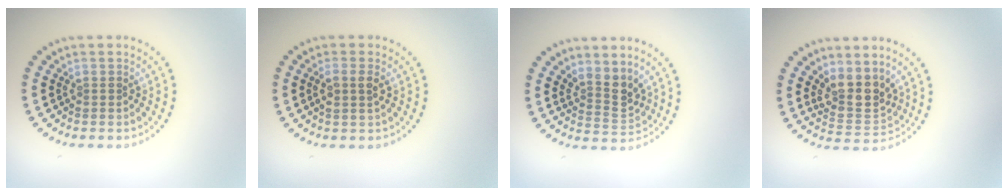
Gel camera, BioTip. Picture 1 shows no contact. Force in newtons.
{"total": 1.8, "press": 1.7, "slide": 0.6}
{"total": 2.7, "press": 2.0, "slide": 1.8}
{"total": 3.7, "press": 2.9, "slide": 2.2}